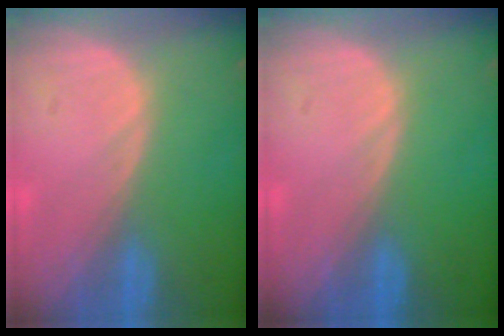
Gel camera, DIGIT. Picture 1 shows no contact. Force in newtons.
{"total": 0.0}